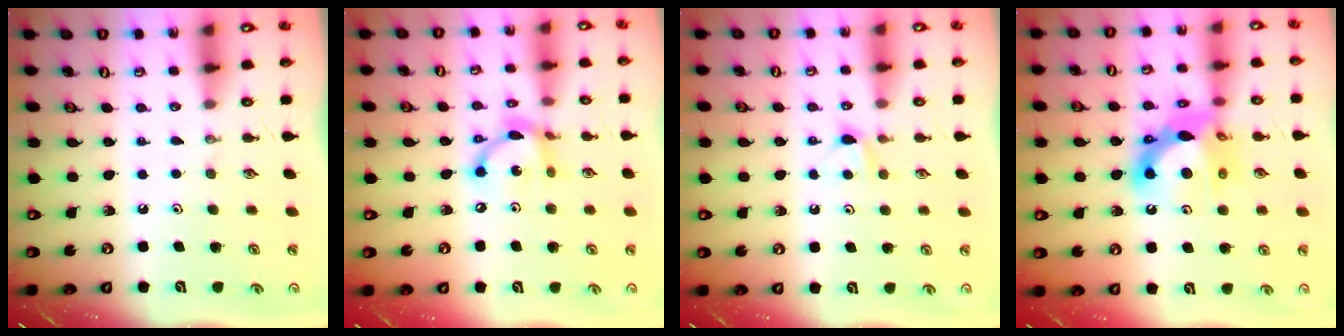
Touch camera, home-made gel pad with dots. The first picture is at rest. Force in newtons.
{"total": 11.7, "press": 11.6, "slide": 0.6}
{"total": 5.0, "press": 5.0, "slide": 0.5}
{"total": 14.0, "press": 13.9, "slide": 1.3}